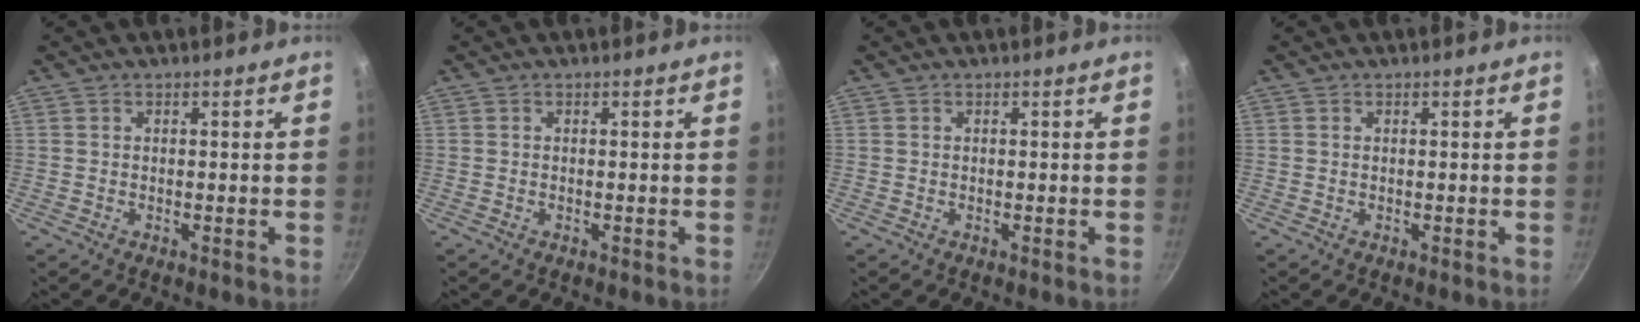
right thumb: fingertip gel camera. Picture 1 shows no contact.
{"total": 0.0}
{"total": 0.0}
{"total": 0.0}